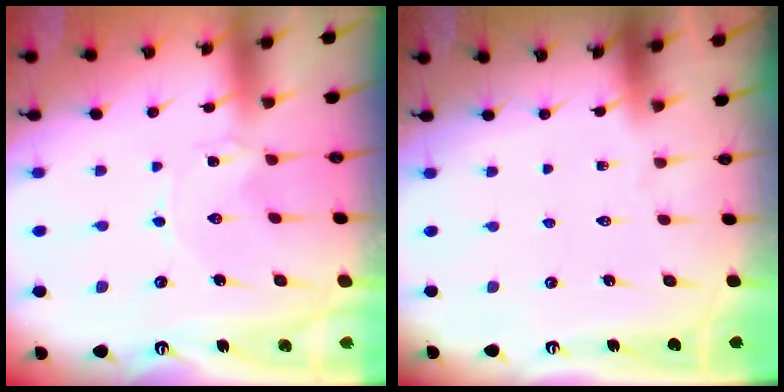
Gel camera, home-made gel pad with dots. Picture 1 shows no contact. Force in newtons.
{"total": 0.0}